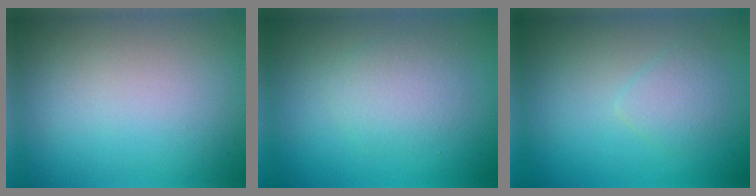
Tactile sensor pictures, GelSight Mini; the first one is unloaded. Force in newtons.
{"total": 2.4, "press": 2.4, "slide": 0.0}
{"total": 1.7, "press": 1.7, "slide": 0.1}